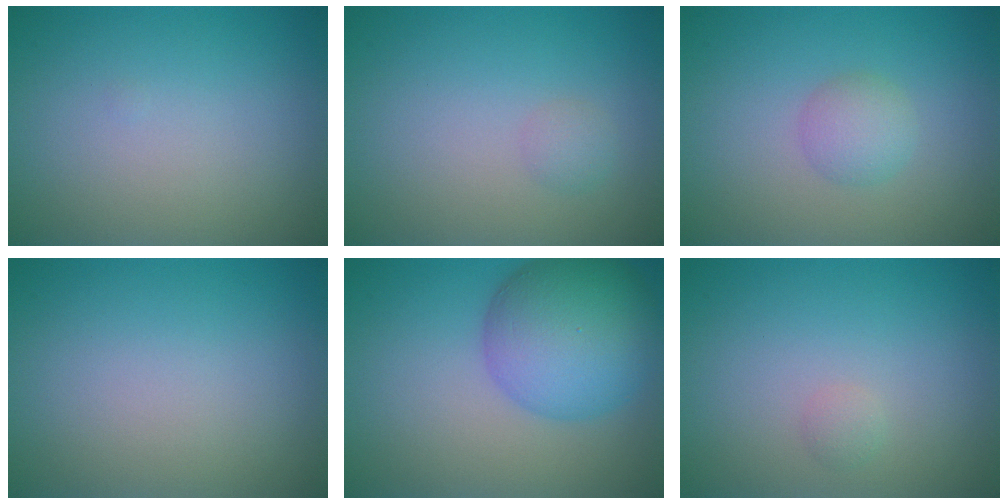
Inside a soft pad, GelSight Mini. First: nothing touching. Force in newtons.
{"total": 1.0, "press": 1.0, "slide": 0.0}
{"total": 2.0, "press": 2.0, "slide": 0.1}
{"total": 0.0}
{"total": 8.7, "press": 8.7, "slide": 0.4}
{"total": 0.7, "press": 0.7, "slide": 0.0}